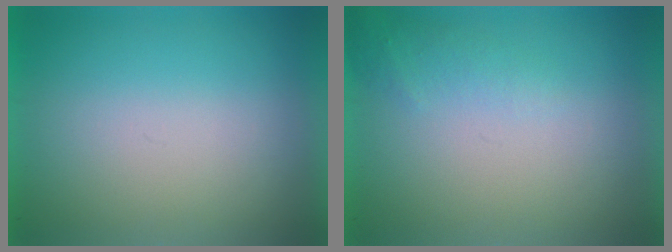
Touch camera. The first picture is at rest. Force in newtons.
{"total": 1.3}